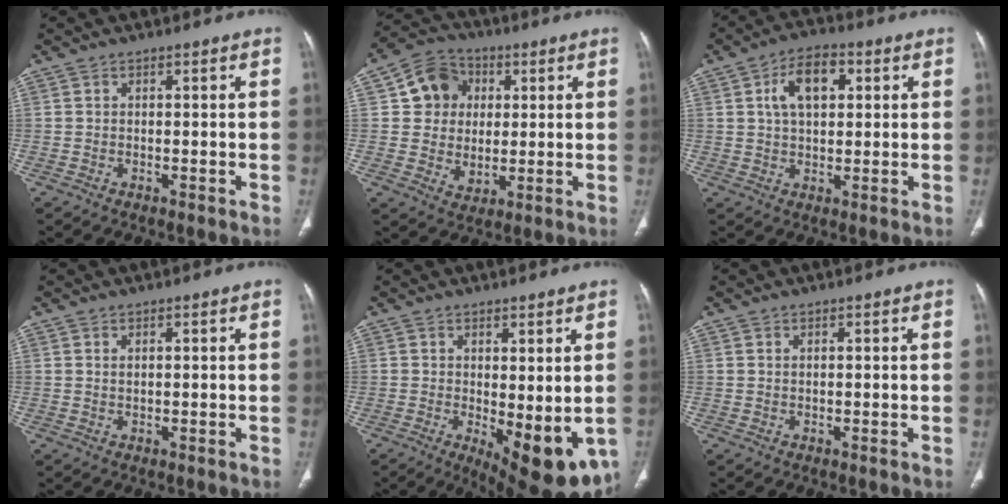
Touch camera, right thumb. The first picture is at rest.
{"total": 11.4, "force": [2.5, 10.0, 4.7], "torque": [-0.036, -0.004, 0.041]}
{"total": 8.8, "force": [2.5, 5.1, 6.7], "torque": [-0.100, 0.008, 0.037]}
{"total": 0.8, "force": [0.3, 0.3, 0.6], "torque": [-0.012, -0.001, 0.007]}
{"total": 12.2, "force": [-2.4, 4.8, 11.0], "torque": [-0.129, -0.025, -0.014]}
{"total": 0.0}